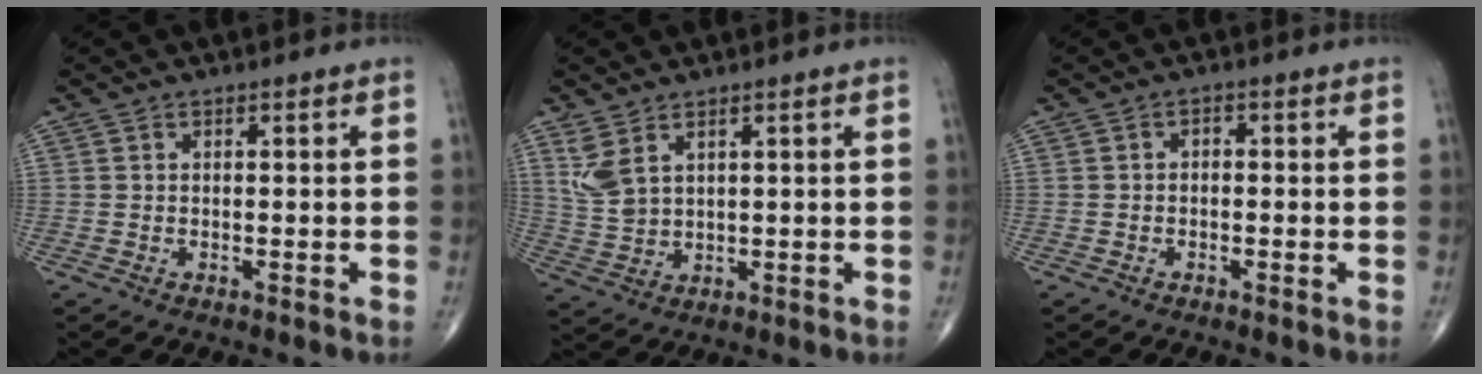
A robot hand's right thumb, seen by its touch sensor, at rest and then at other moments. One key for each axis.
{"total": 5.5, "fx": 3.1, "fy": 2.7, "fz": 3.6, "tx": -0.077, "ty": -0.011, "tz": 0.076}
{"total": 1.1, "fx": -0.1, "fy": 0.8, "fz": 0.7, "tx": -0.005, "ty": 0.004, "tz": -0.006}